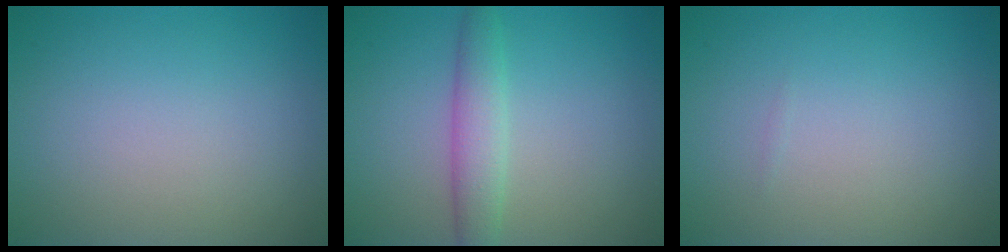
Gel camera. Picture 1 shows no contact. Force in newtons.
{"total": 2.4, "press": 2.4, "slide": 0.2}
{"total": 0.0}